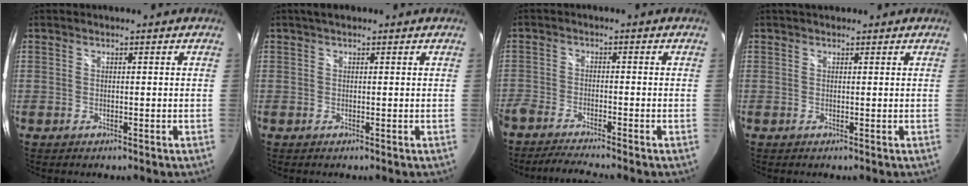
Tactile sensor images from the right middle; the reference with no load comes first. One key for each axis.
{"total": 2.1, "fx": 1.4, "fy": 0.9, "fz": 1.3, "tx": -0.019, "ty": 0.010, "tz": 0.020}
{"total": 6.6, "fx": -6.0, "fy": -0.1, "fz": 2.6, "tx": -0.076, "ty": -0.014, "tz": -0.108}
{"total": 2.2, "fx": 1.7, "fy": 1.2, "fz": 0.8, "tx": -0.009, "ty": 0.009, "tz": 0.024}